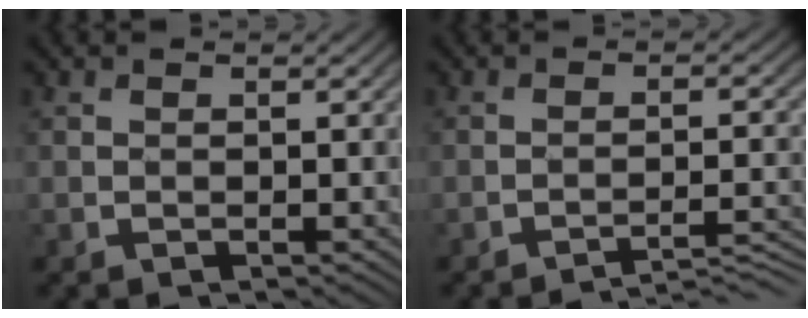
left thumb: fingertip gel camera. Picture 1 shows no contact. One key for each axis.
{"total": 4.3, "fx": -3.4, "fy": 0.5, "fz": 2.7, "tx": -0.043, "ty": 0.012, "tz": -0.056}